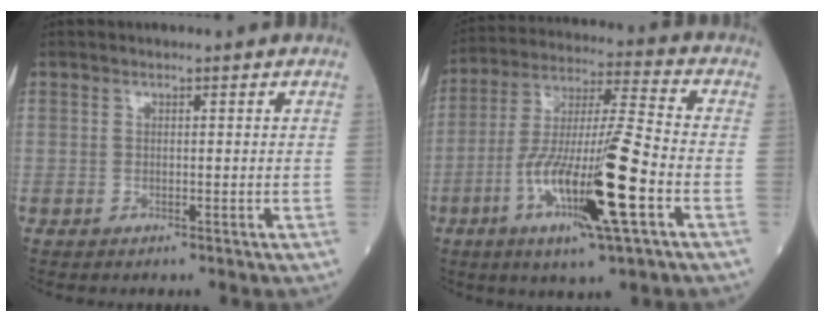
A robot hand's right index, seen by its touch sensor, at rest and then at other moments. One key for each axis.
{"total": 17.2, "fx": -6.0, "fy": 0.9, "fz": 16.1, "tx": -0.309, "ty": -0.014, "tz": -0.107}